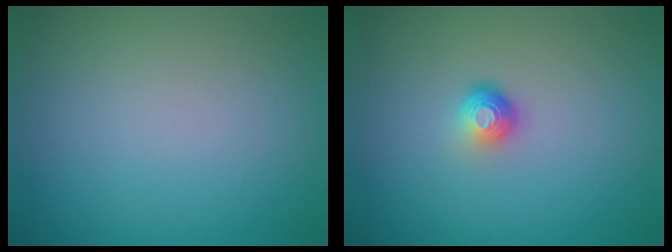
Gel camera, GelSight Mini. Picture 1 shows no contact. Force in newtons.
{"total": 1.9, "press": 1.3, "slide": 1.4}